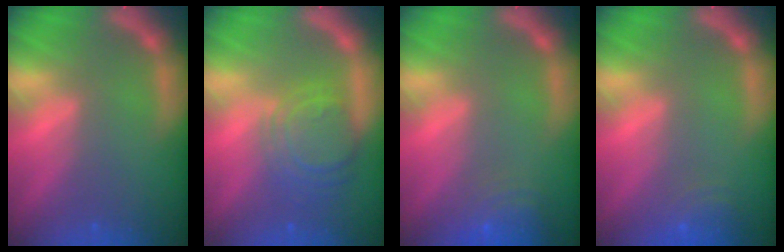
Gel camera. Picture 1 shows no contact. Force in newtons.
{"total": 6.5}
{"total": 5.6}
{"total": 3.5}